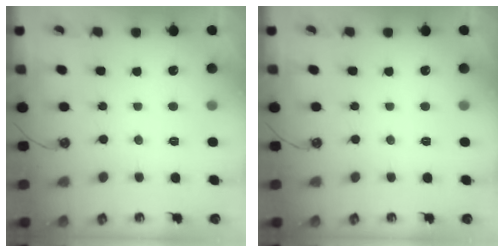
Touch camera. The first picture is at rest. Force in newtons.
{"total": 0.0}